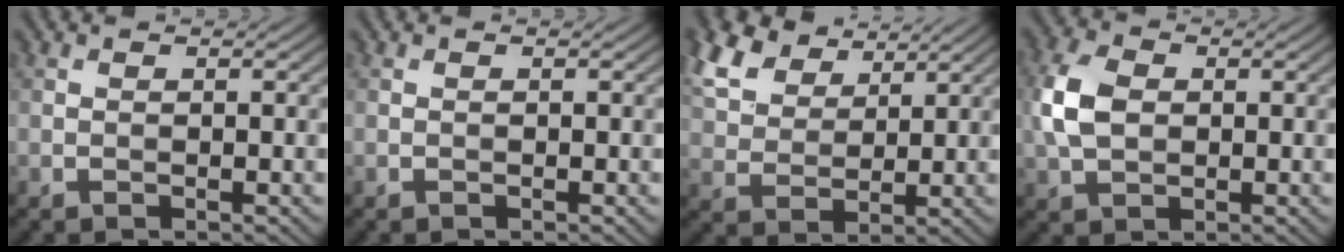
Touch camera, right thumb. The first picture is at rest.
{"total": 0.0}
{"total": 8.9, "force": [5.8, 4.8, 4.8], "torque": [-0.133, 0.019, 0.118]}
{"total": 6.2, "force": [0.5, 4.2, 4.5], "torque": [-0.118, 0.009, 0.005]}